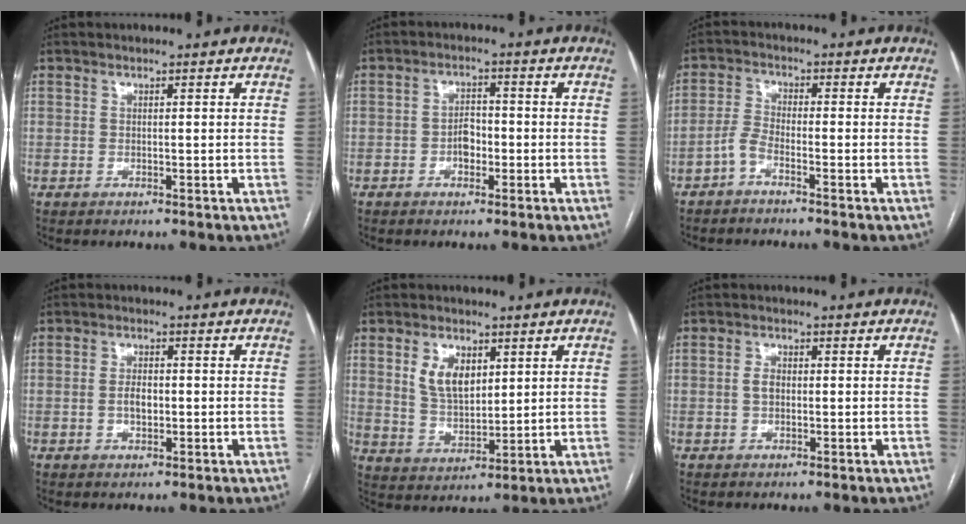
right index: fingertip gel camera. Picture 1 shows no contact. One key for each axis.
{"total": 3.2, "fx": -1.0, "fy": 1.9, "fz": 2.4, "tx": -0.038, "ty": 0.008, "tz": -0.019}
{"total": 2.6, "fx": -2.0, "fy": 0.3, "fz": 1.7, "tx": -0.041, "ty": 0.003, "tz": -0.047}
{"total": 3.0, "fx": -0.4, "fy": 1.6, "fz": 2.5, "tx": -0.047, "ty": 0.005, "tz": -0.006}
{"total": 7.2, "fx": 2.8, "fy": 4.2, "fz": 5.2, "tx": -0.102, "ty": 0.006, "tz": 0.063}
{"total": 2.1, "fx": 0.0, "fy": 1.3, "fz": 1.7, "tx": -0.031, "ty": 0.007, "tz": -0.001}